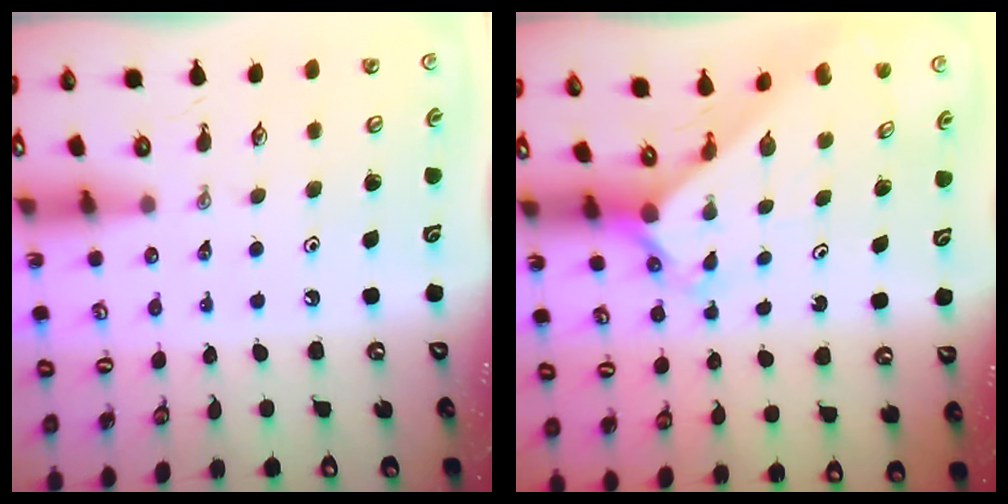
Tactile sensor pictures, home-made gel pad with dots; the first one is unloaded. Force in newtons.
{"total": 2.4, "press": 2.4, "slide": 0.2}